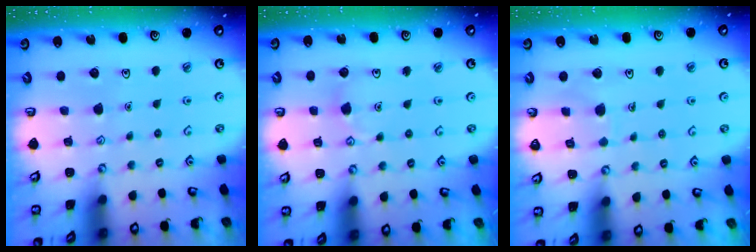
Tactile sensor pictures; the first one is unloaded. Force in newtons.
{"total": 5.7, "press": 5.7, "slide": 0.6}
{"total": 6.4, "press": 6.4, "slide": 0.3}